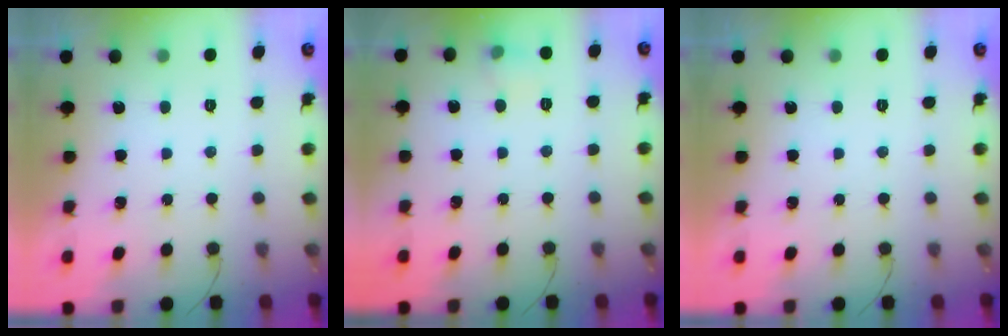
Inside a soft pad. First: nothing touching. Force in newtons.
{"total": 5.7, "press": 5.4, "slide": 1.8}
{"total": 0.0}